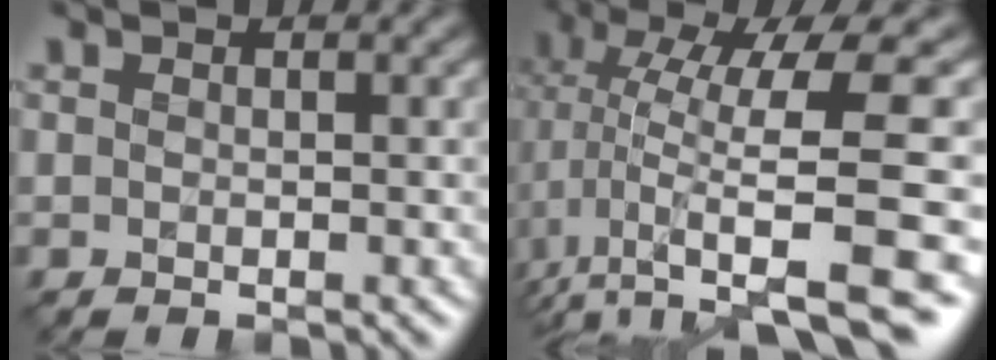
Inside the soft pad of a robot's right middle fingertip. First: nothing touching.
{"total": 10.8, "force": [0.0, 3.5, 10.2], "torque": [-0.182, -0.005, 0.005]}